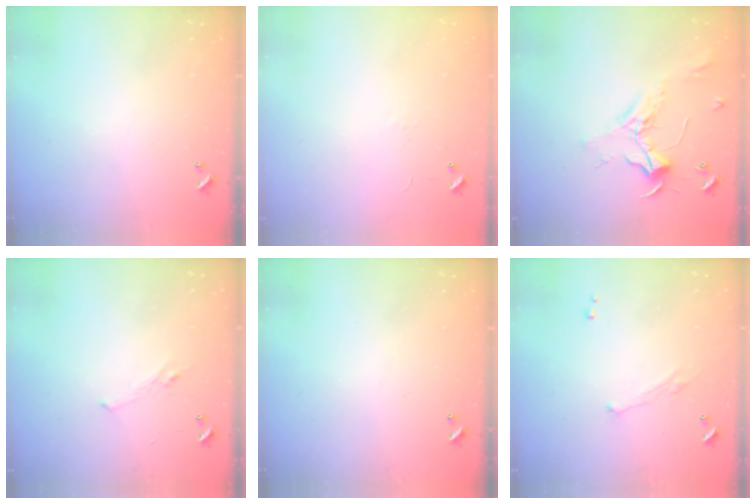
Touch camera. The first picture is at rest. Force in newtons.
{"total": 6.9, "press": 6.9, "slide": 0.9}
{"total": 2.4, "press": 2.3, "slide": 0.9}
{"total": 1.2, "press": 0.8, "slide": 0.9}
{"total": 0.0}
{"total": 1.9, "press": 1.7, "slide": 0.8}